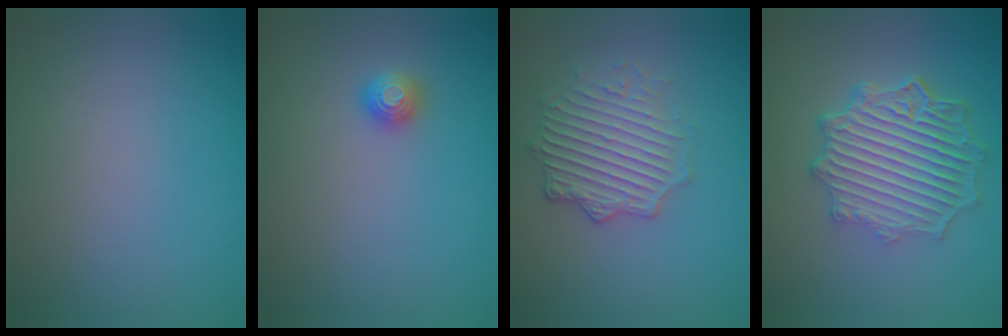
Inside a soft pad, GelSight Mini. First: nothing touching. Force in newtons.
{"total": 1.1, "press": 1.1, "slide": 0.1}
{"total": 4.7, "press": 3.5, "slide": 3.1}
{"total": 7.0, "press": 5.3, "slide": 4.6}